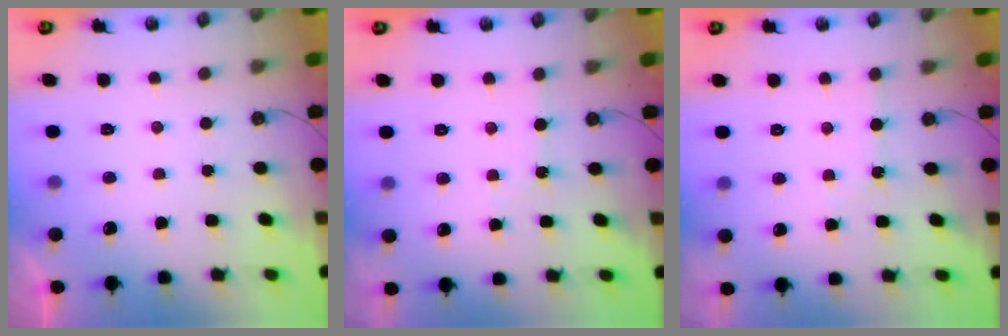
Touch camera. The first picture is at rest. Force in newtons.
{"total": 1.9, "press": 1.8, "slide": 0.3}
{"total": 1.9, "press": 1.8, "slide": 0.3}